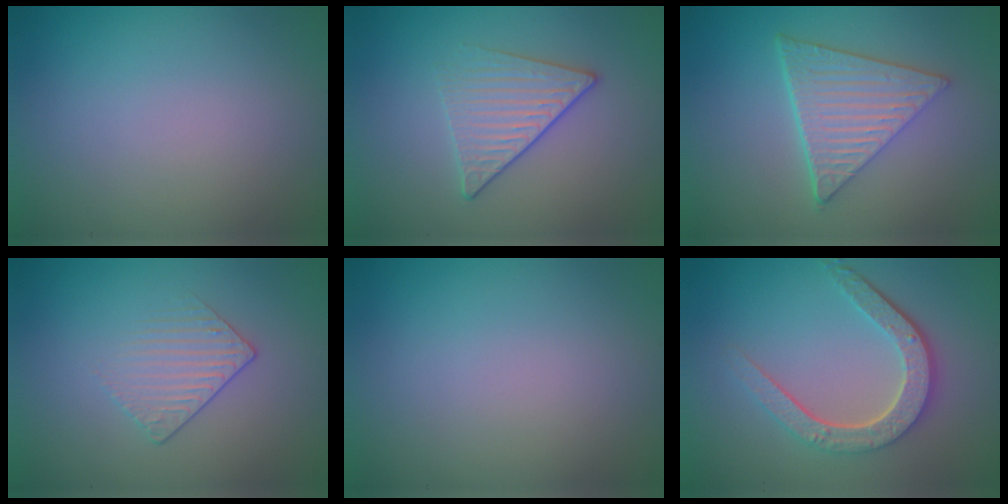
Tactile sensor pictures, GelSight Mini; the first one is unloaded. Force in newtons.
{"total": 2.7, "press": 2.4, "slide": 1.2}
{"total": 6.2, "press": 4.4, "slide": 4.4}
{"total": 1.5, "press": 1.0, "slide": 1.1}
{"total": 0.0}
{"total": 4.7, "press": 3.6, "slide": 3.0}